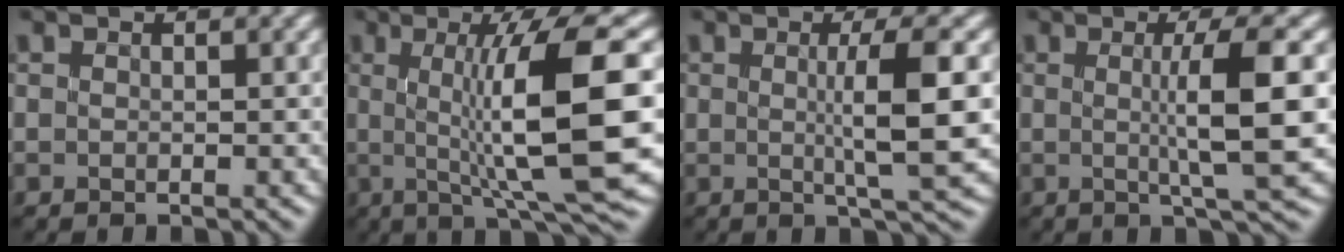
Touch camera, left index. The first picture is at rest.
{"total": 11.2, "force": [0.5, 2.0, 11.0], "torque": [-0.160, 0.000, 0.015]}
{"total": 5.3, "force": [0.1, 0.8, 5.3], "torque": [-0.086, 0.000, 0.004]}
{"total": 6.3, "force": [0.1, 0.9, 6.2], "torque": [-0.099, 0.003, 0.004]}